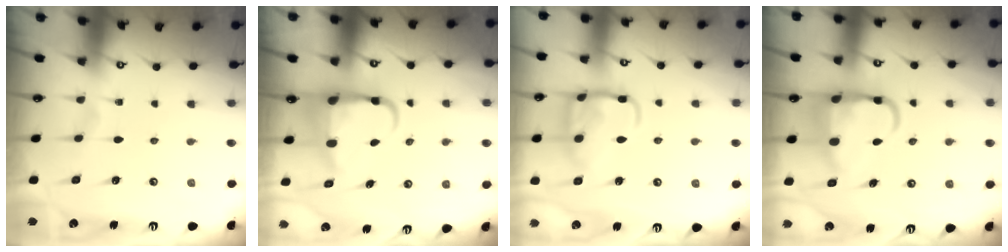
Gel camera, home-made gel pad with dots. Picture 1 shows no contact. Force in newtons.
{"total": 7.4, "press": 7.0, "slide": 2.5}
{"total": 13.3, "press": 13.3, "slide": 1.1}
{"total": 10.6, "press": 10.6, "slide": 1.1}